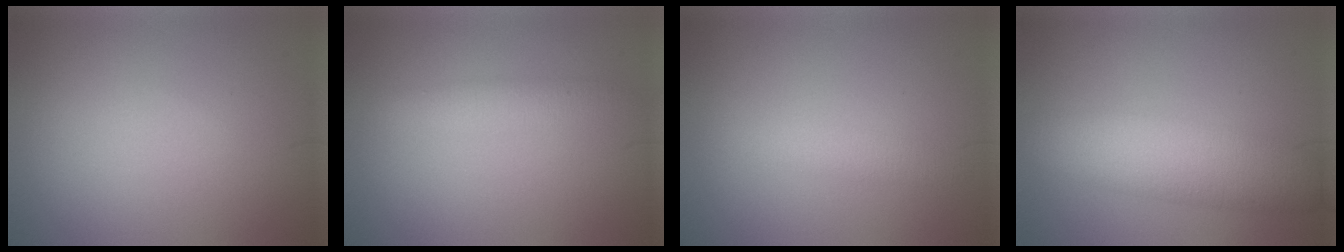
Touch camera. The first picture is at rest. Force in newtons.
{"total": 1.9, "press": 1.9, "slide": 0.1}
{"total": 1.7, "press": 1.7, "slide": 0.1}
{"total": 6.7, "press": 6.7, "slide": 0.2}